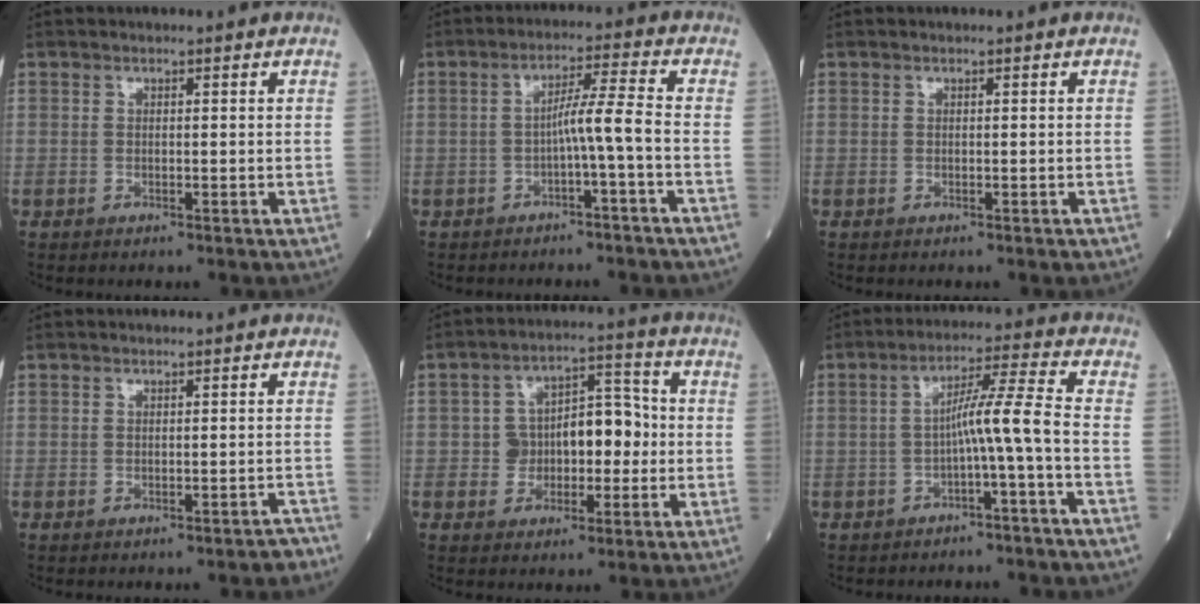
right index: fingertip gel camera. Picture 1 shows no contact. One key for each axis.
{"total": 4.8, "fx": -1.6, "fy": -0.9, "fz": 4.5, "tx": -0.075, "ty": 0.014, "tz": -0.025}
{"total": 0.0}
{"total": 1.7, "fx": -1.5, "fy": 0.3, "fz": 0.7, "tx": -0.007, "ty": -0.002, "tz": -0.017}
{"total": 8.7, "fx": -0.8, "fy": 5.3, "fz": 6.9, "tx": -0.107, "ty": 0.037, "tz": -0.011}
{"total": 6.4, "fx": -2.0, "fy": -1.2, "fz": 6.0, "tx": -0.100, "ty": 0.023, "tz": -0.031}